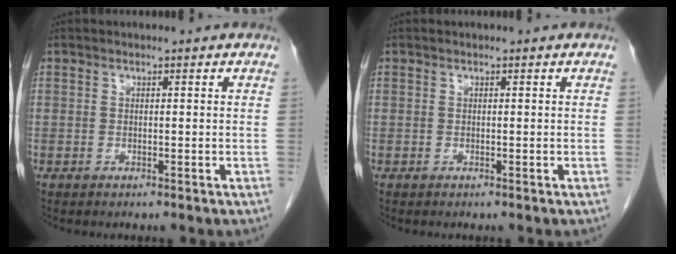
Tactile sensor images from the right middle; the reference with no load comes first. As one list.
[{"total": 0.0}]